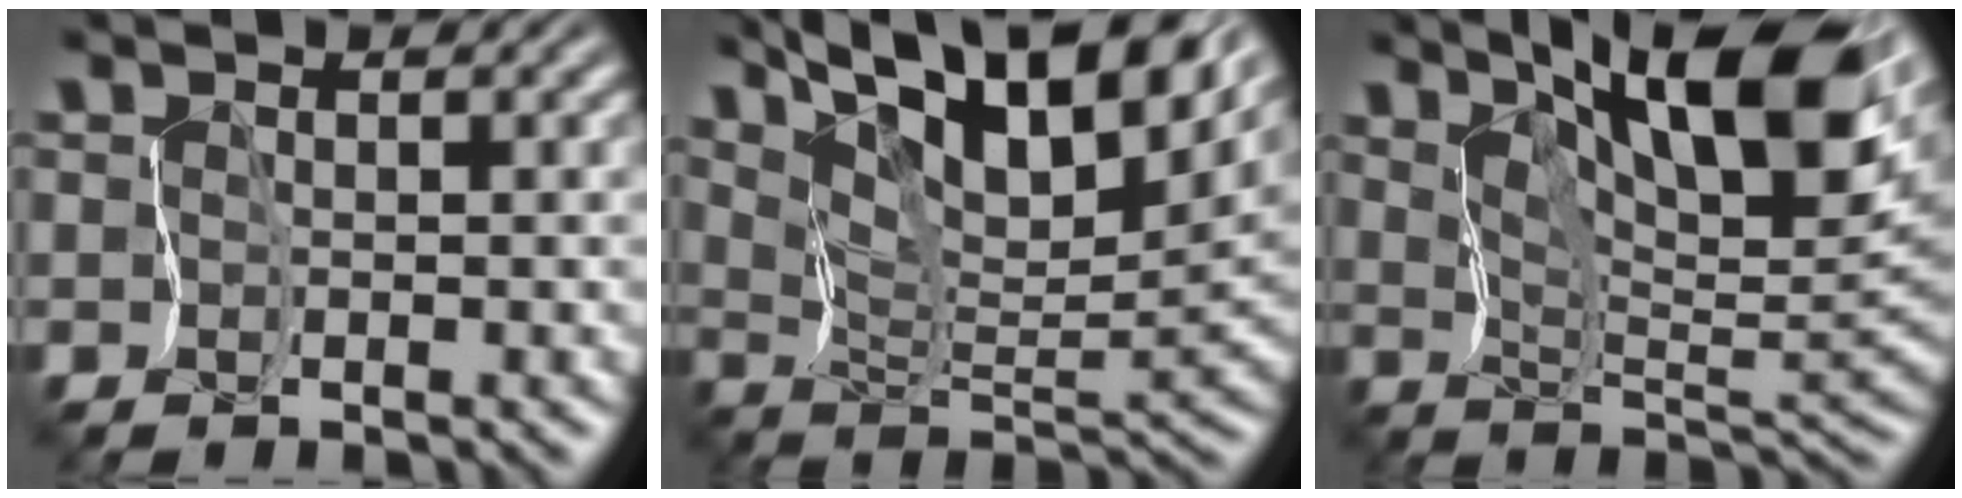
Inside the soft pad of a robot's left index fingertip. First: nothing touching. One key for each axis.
{"total": 12.8, "fx": 8.5, "fy": 4.4, "fz": 8.4, "tx": -0.127, "ty": 0.012, "tz": 0.125}
{"total": 12.1, "fx": 7.1, "fy": 3.1, "fz": 9.4, "tx": -0.146, "ty": 0.009, "tz": 0.120}